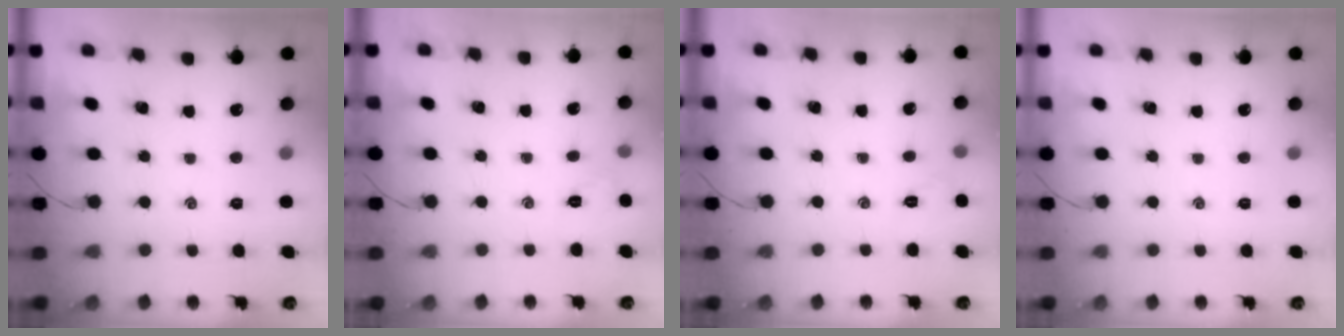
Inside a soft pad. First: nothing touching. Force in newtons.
{"total": 2.2, "press": 2.1, "slide": 0.6}
{"total": 2.5, "press": 2.4, "slide": 0.7}
{"total": 0.0}